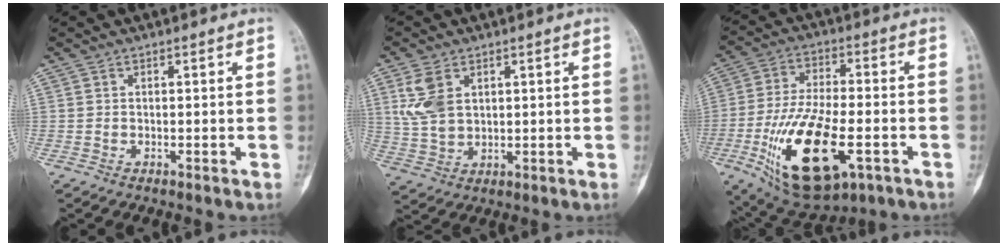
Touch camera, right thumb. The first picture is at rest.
{"total": 7.5, "force": [2.8, 4.9, 5.0], "torque": [-0.100, -0.005, 0.067]}
{"total": 20.3, "force": [-6.9, 8.9, 16.9], "torque": [-0.307, 0.011, -0.103]}